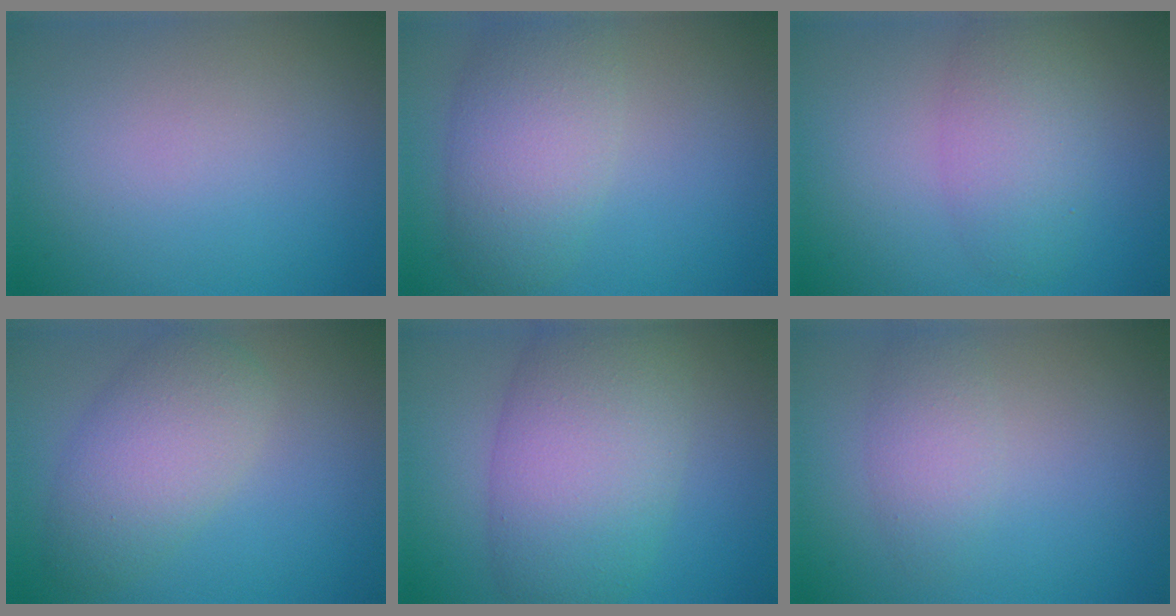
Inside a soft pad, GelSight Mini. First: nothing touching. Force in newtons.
{"total": 5.3, "press": 5.3, "slide": 0.1}
{"total": 4.0, "press": 4.0, "slide": 0.2}
{"total": 4.8, "press": 4.8, "slide": 0.1}
{"total": 8.8, "press": 8.8, "slide": 0.5}
{"total": 2.2, "press": 2.2, "slide": 0.1}